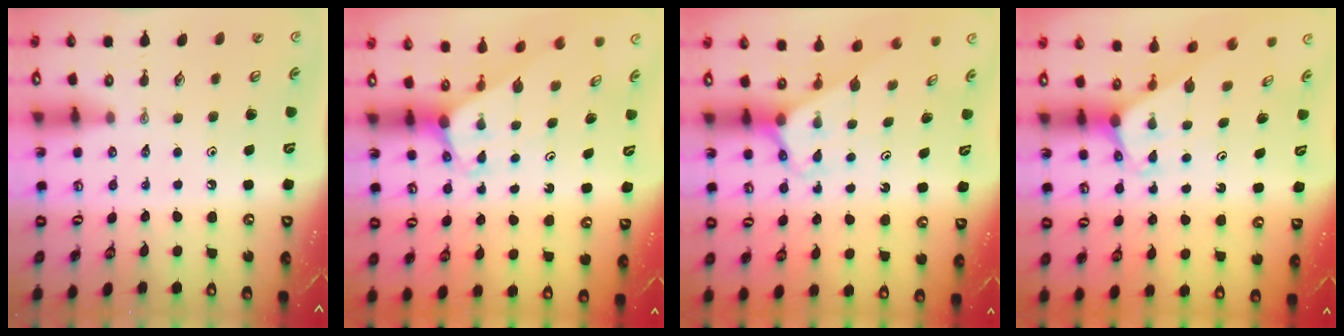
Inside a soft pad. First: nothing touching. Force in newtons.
{"total": 3.0, "press": 3.0, "slide": 0.2}
{"total": 2.5, "press": 2.5, "slide": 0.2}
{"total": 2.1, "press": 2.1, "slide": 0.2}